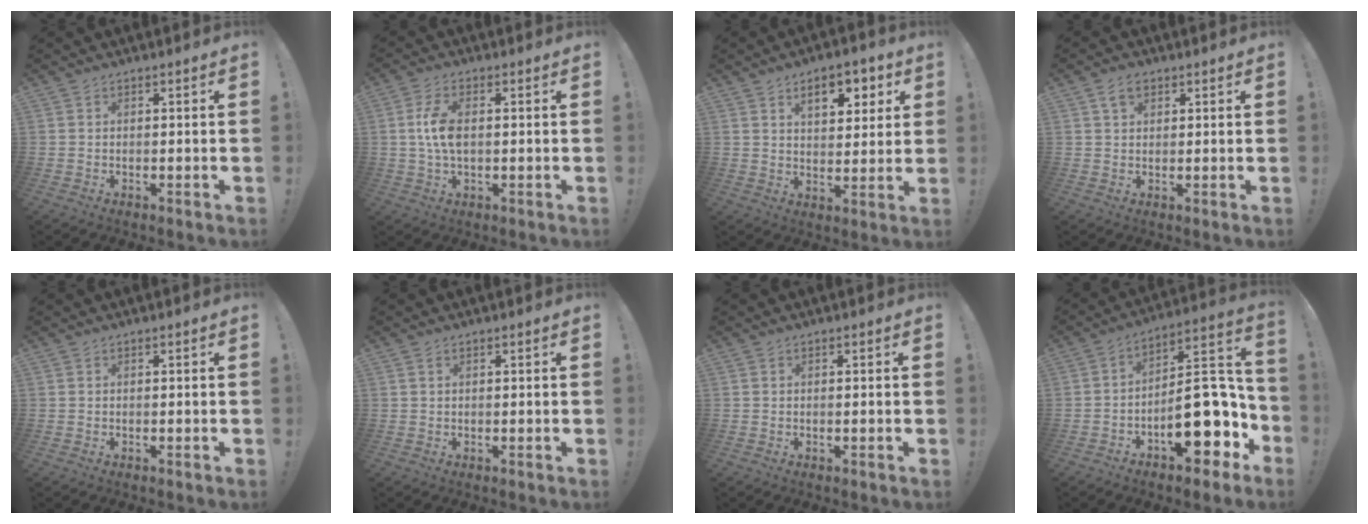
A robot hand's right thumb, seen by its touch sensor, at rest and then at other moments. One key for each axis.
{"total": 7.6, "fx": 0.4, "fy": 4.1, "fz": 6.4, "tx": -0.125, "ty": 0.002, "tz": 0.004}
{"total": 9.3, "fx": 4.8, "fy": 4.6, "fz": 6.5, "tx": -0.092, "ty": -0.012, "tz": 0.080}
{"total": 4.1, "fx": 2.2, "fy": 2.7, "fz": 2.1, "tx": -0.035, "ty": -0.002, "tz": 0.042}
{"total": 0.0}
{"total": 0.6, "fx": 0.3, "fy": 0.2, "fz": 0.4, "tx": -0.016, "ty": 0.004, "tz": 0.007}
{"total": 0.0}
{"total": 21.0, "fx": -6.8, "fy": 9.9, "fz": 17.2, "tx": -0.238, "ty": 0.043, "tz": -0.091}